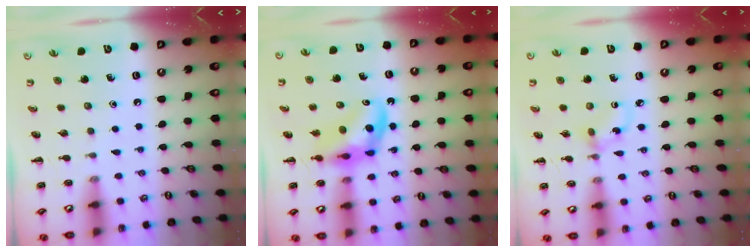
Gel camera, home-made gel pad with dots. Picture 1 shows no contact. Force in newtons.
{"total": 8.7, "press": 8.2, "slide": 2.8}
{"total": 3.0, "press": 2.9, "slide": 0.7}